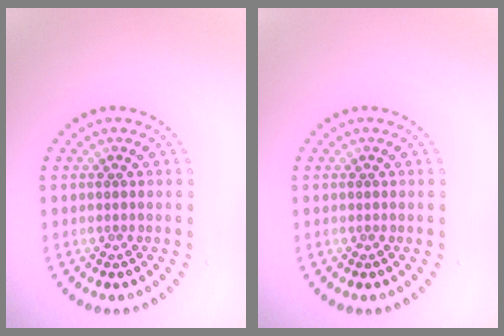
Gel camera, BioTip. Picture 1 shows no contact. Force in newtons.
{"total": 0.0}